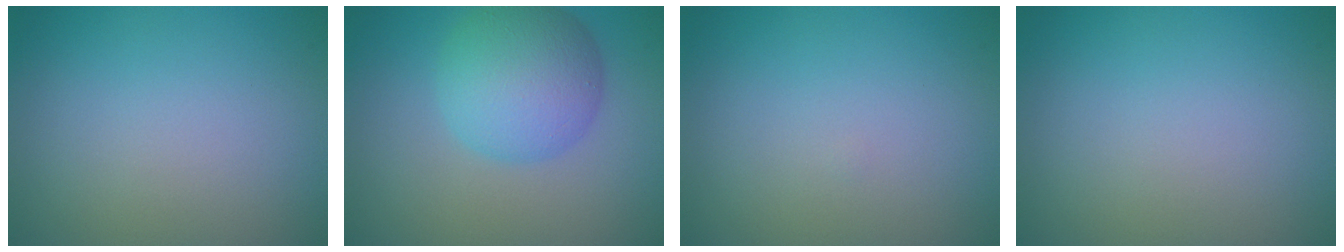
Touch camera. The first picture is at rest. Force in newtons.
{"total": 6.6, "press": 6.6, "slide": 0.1}
{"total": 0.0}
{"total": 0.0}